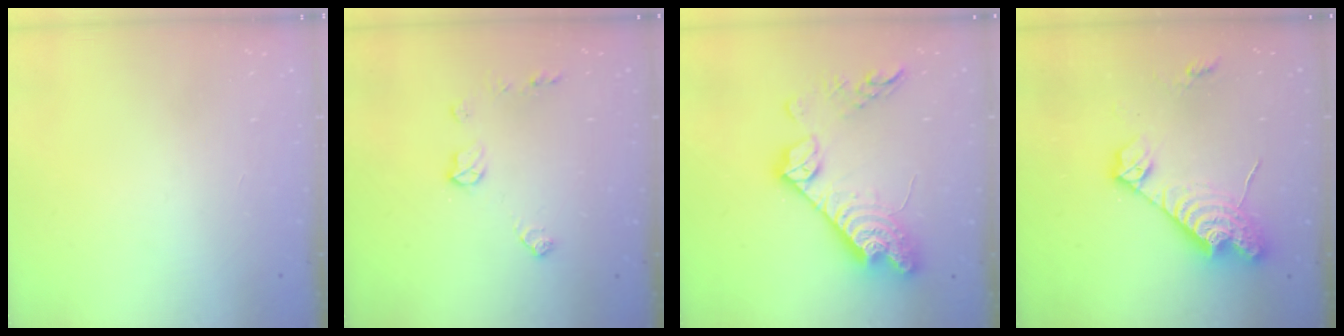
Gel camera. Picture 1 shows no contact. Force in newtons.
{"total": 7.0, "press": 7.0, "slide": 0.4}
{"total": 18.9, "press": 18.8, "slide": 1.4}
{"total": 14.7, "press": 14.6, "slide": 1.2}